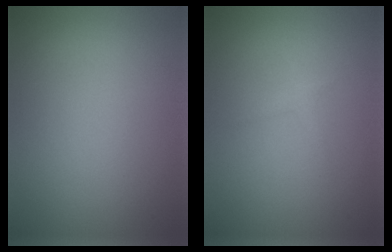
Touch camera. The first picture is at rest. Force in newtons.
{"total": 0.7, "press": 0.7, "slide": 0.0}